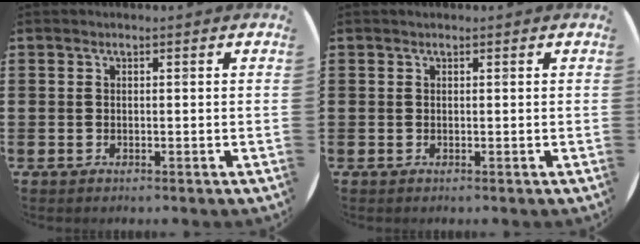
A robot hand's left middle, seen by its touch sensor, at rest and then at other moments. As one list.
[{"total": 0.0}]